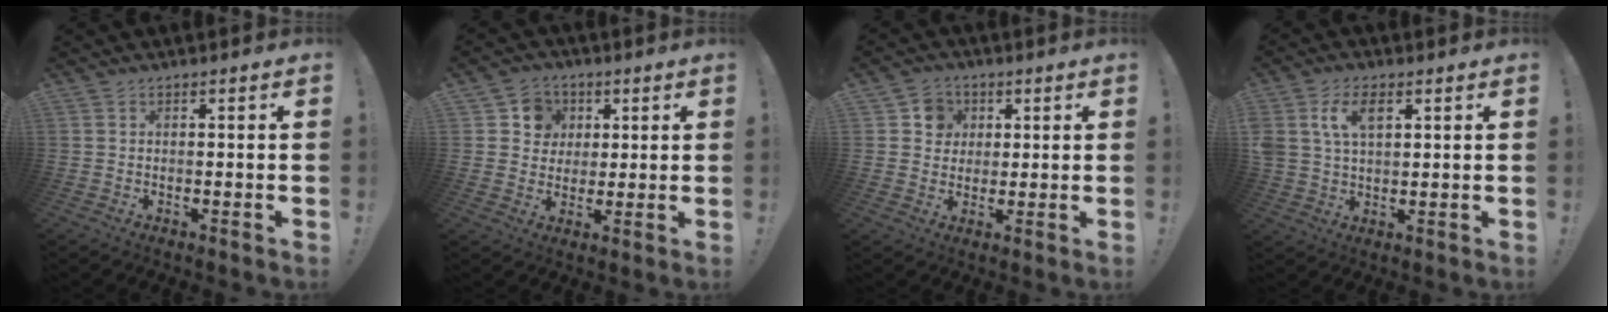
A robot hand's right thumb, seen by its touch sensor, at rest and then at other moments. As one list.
[{"total": 8.0, "force": [2.2, 7.5, 1.8], "torque": [-0.020, -0.010, 0.044]}, {"total": 6.7, "force": [1.8, 6.3, 1.5], "torque": [-0.016, -0.005, 0.035]}, {"total": 8.6, "force": [3.3, 5.1, 6.0], "torque": [-0.120, 0.001, 0.060]}]